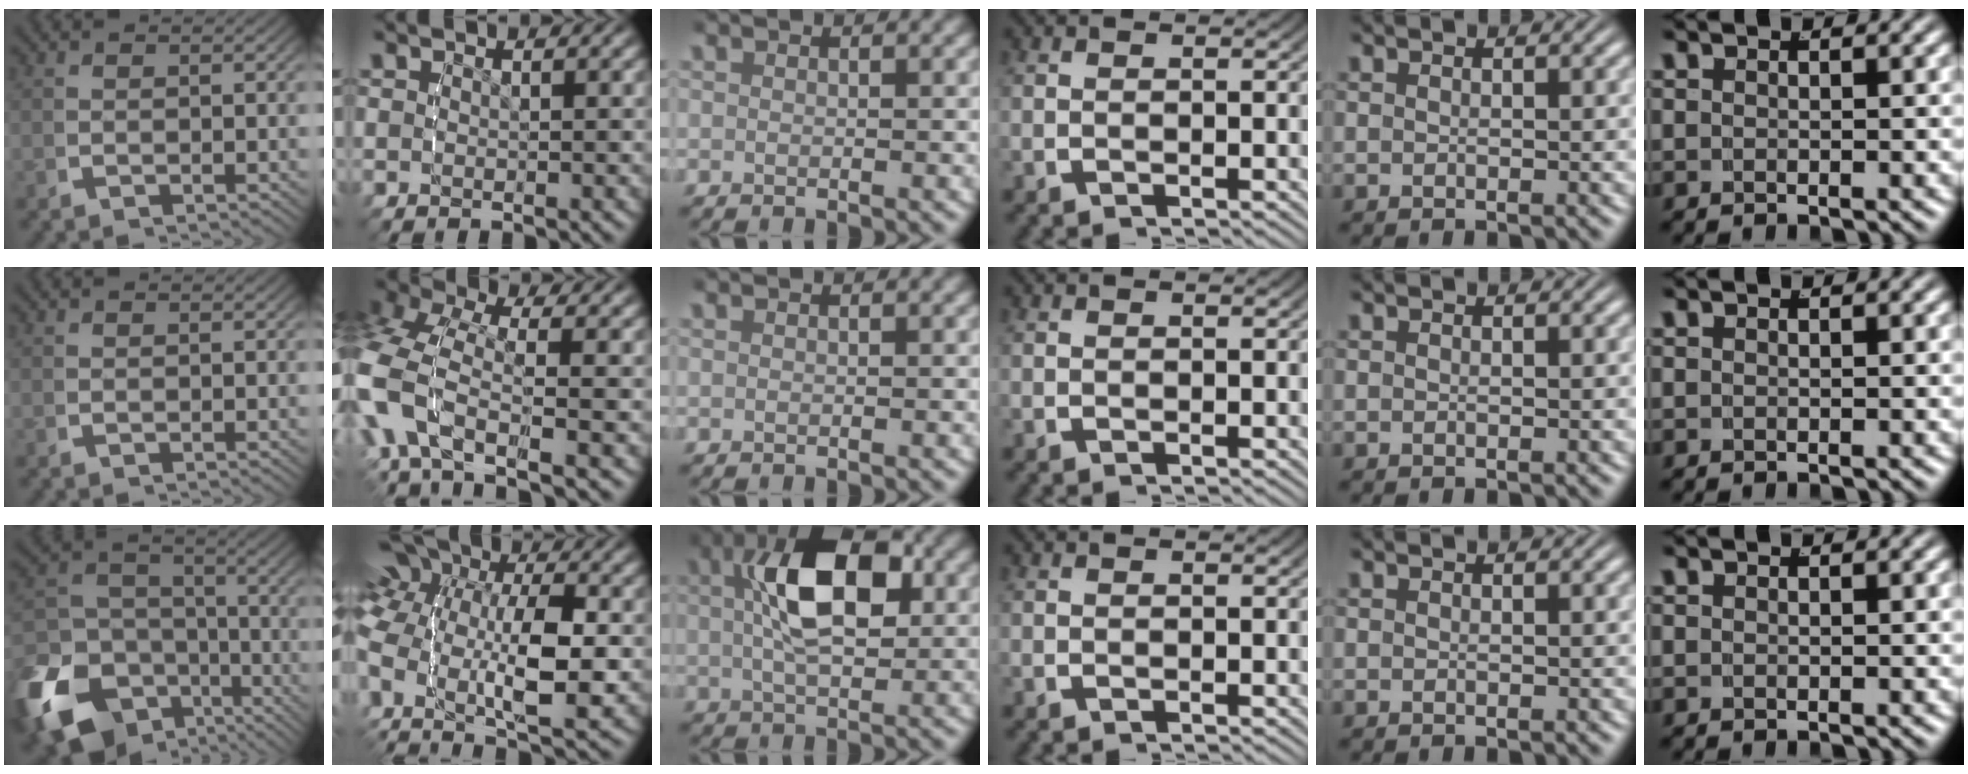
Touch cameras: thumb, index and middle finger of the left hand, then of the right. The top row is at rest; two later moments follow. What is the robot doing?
{"motion": "lift_and_place", "object": "bottle cap"}